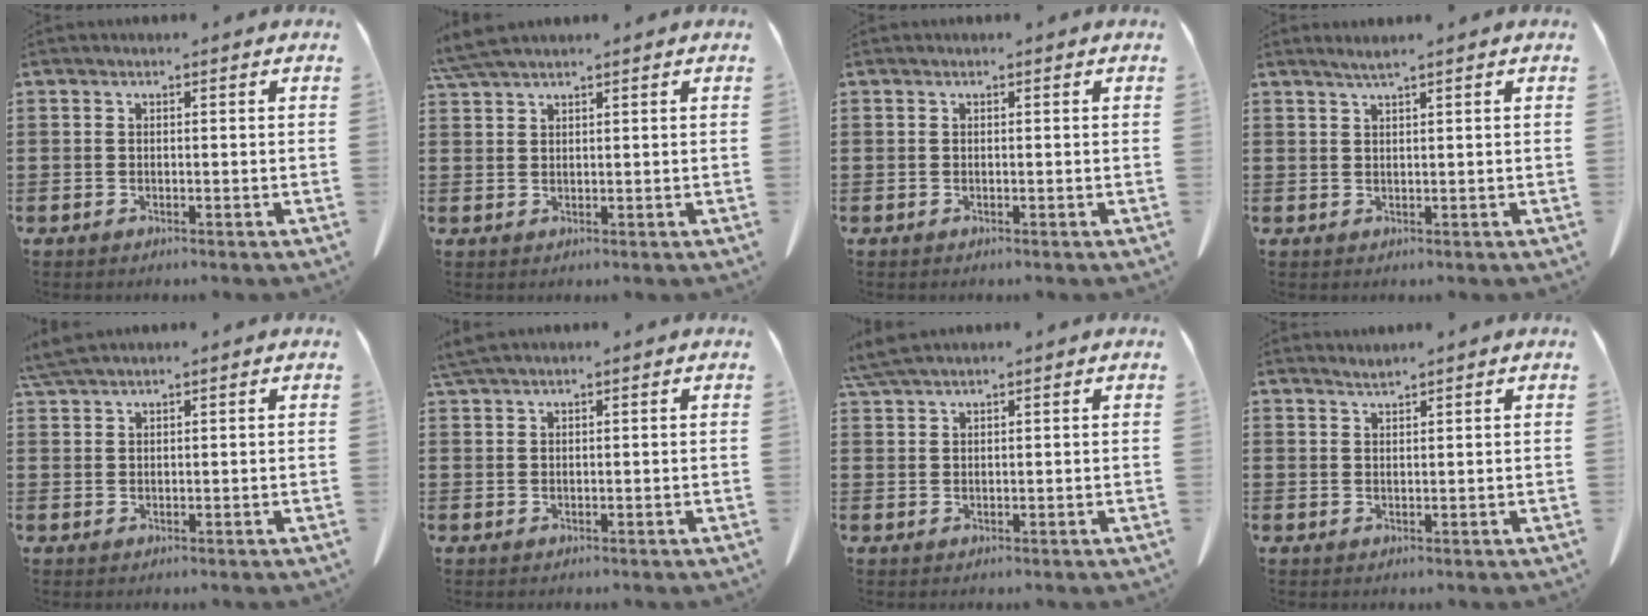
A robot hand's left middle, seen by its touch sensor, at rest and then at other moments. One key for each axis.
{"total": 3.5, "fx": 3.0, "fy": 0.2, "fz": 1.8, "tx": -0.045, "ty": -0.002, "tz": 0.058}
{"total": 0.0}
{"total": 1.6, "fx": 1.3, "fy": -0.3, "fz": 0.9, "tx": -0.018, "ty": -0.003, "tz": 0.026}
{"total": 2.8, "fx": 2.5, "fy": 0.1, "fz": 1.3, "tx": -0.039, "ty": -0.005, "tz": 0.048}
{"total": 1.8, "fx": 1.6, "fy": 0.0, "fz": 0.9, "tx": -0.021, "ty": -0.003, "tz": 0.032}
{"total": 3.1, "fx": 2.7, "fy": 0.2, "fz": 1.6, "tx": -0.039, "ty": -0.002, "tz": 0.054}
{"total": 1.4, "fx": 1.3, "fy": -0.2, "fz": 0.1, "tx": -0.004, "ty": -0.003, "tz": 0.028}